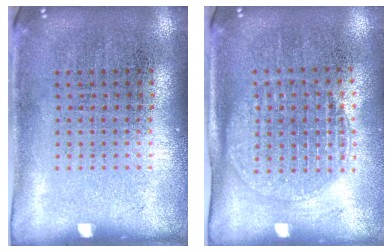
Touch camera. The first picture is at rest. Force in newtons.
{"total": 1.5, "press": 1.3, "slide": 0.8}